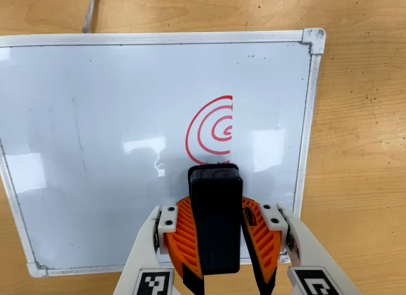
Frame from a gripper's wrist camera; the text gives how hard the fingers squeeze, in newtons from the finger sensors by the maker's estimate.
{"total": 11.1, "left": 10.5, "right": 11.7}